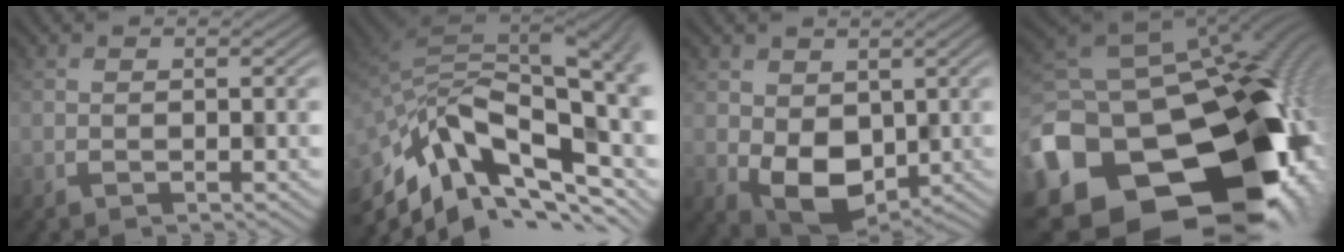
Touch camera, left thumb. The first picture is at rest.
{"total": 16.1, "force": [-3.7, 8.7, 13.0], "torque": [-0.243, -0.027, -0.049]}
{"total": 7.0, "force": [-0.4, 5.4, 4.4], "torque": [-0.096, -0.037, 0.007]}
{"total": 20.6, "force": [-7.2, 15.3, 11.8], "torque": [-0.279, -0.047, -0.091]}